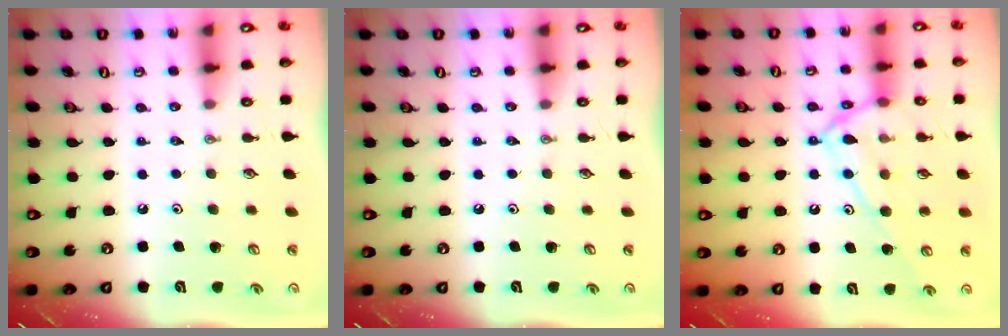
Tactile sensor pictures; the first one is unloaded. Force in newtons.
{"total": 0.0}
{"total": 14.8, "press": 14.7, "slide": 1.3}